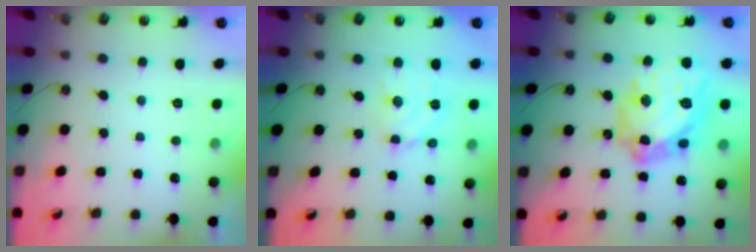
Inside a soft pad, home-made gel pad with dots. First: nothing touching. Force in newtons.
{"total": 7.9, "press": 7.9, "slide": 0.4}
{"total": 22.0, "press": 21.9, "slide": 2.2}